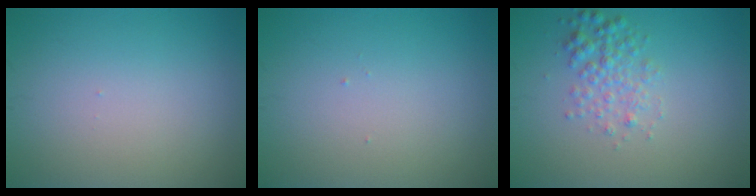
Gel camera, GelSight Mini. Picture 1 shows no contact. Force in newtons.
{"total": 0.0}
{"total": 2.5, "press": 2.5, "slide": 0.0}